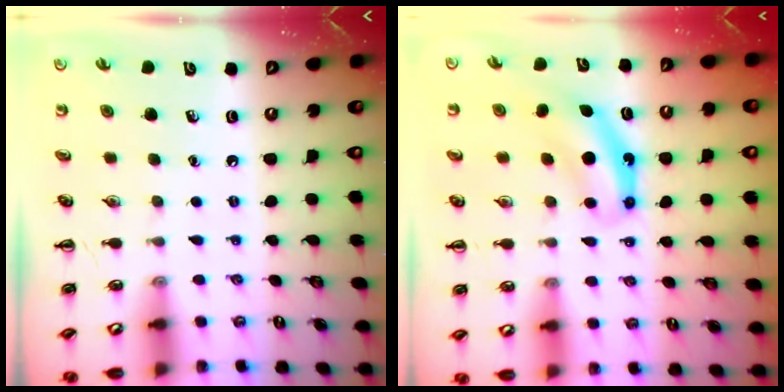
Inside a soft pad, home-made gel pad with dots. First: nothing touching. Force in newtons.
{"total": 6.9, "press": 6.9, "slide": 0.2}